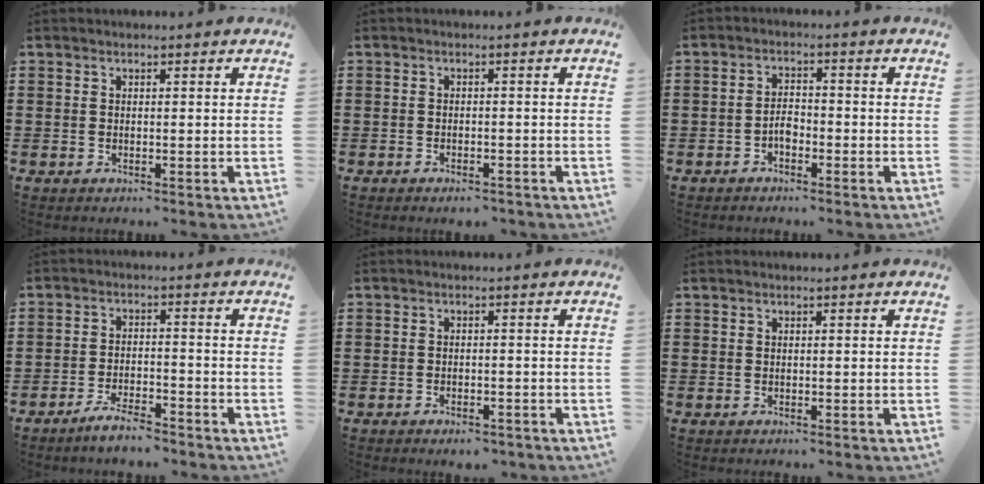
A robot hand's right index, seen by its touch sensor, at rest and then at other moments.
{"total": 1.4, "force": [-1.3, 0.2, 0.3], "torque": [-0.011, 0.000, -0.027]}
{"total": 2.5, "force": [-1.2, 1.4, 1.6], "torque": [-0.035, 0.005, -0.025]}
{"total": 4.3, "force": [-4.0, 0.4, 1.5], "torque": [-0.033, 0.005, -0.079]}
{"total": 1.7, "force": [-1.6, 0.4, 0.3], "torque": [-0.012, -0.001, -0.033]}
{"total": 0.0}